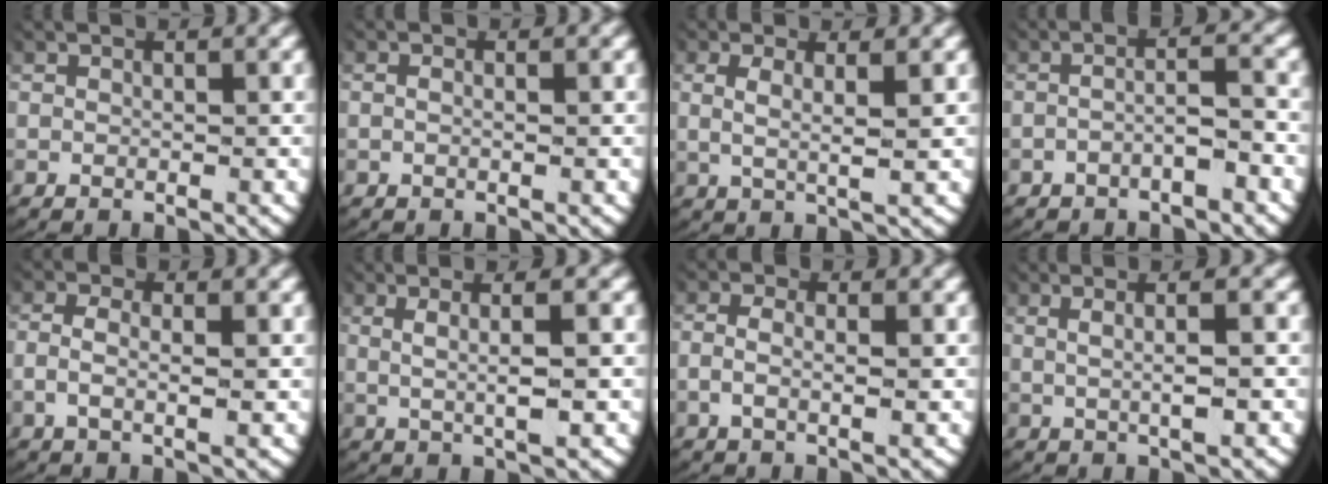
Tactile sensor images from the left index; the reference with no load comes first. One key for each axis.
{"total": 0.7, "fx": -0.1, "fy": -0.1, "fz": 0.7, "tx": -0.017, "ty": -0.003, "tz": -0.001}
{"total": 3.1, "fx": 1.0, "fy": 1.0, "fz": 2.8, "tx": -0.058, "ty": -0.009, "tz": 0.023}
{"total": 2.6, "fx": -1.2, "fy": 0.3, "fz": 2.3, "tx": -0.036, "ty": 0.000, "tz": -0.021}
{"total": 2.8, "fx": -0.4, "fy": 1.3, "fz": 2.5, "tx": -0.061, "ty": -0.012, "tz": -0.002}
{"total": 4.6, "fx": 1.2, "fy": 1.1, "fz": 4.3, "tx": -0.068, "ty": 0.008, "tz": 0.024}
{"total": 2.5, "fx": -0.4, "fy": 1.0, "fz": 2.2, "tx": -0.057, "ty": -0.011, "tz": -0.004}
{"total": 3.3, "fx": 0.6, "fy": 0.7, "fz": 3.1, "tx": -0.050, "ty": 0.004, "tz": 0.015}